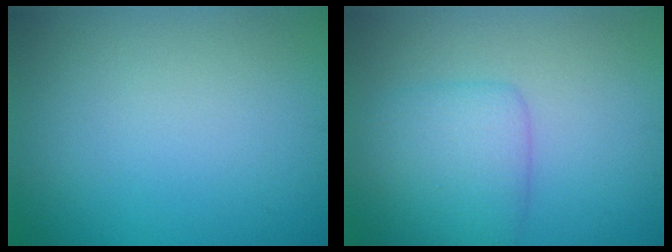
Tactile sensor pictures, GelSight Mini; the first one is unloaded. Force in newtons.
{"total": 3.4, "press": 3.4, "slide": 0.1}